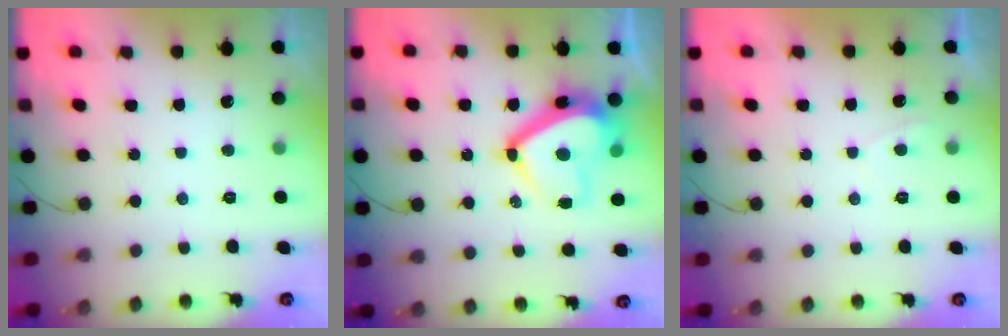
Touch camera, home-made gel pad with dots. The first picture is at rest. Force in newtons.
{"total": 15.0, "press": 14.8, "slide": 2.4}
{"total": 0.0}